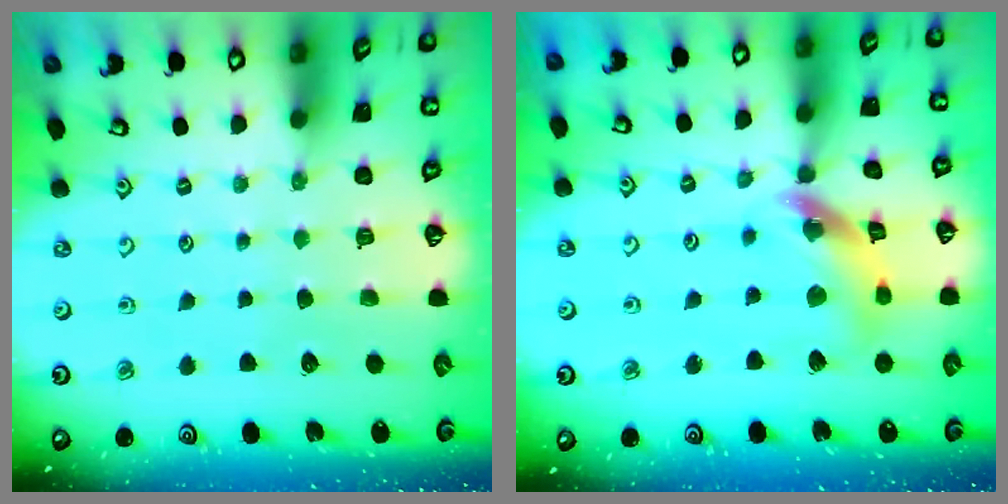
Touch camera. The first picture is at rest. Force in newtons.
{"total": 13.1, "press": 13.0, "slide": 1.7}